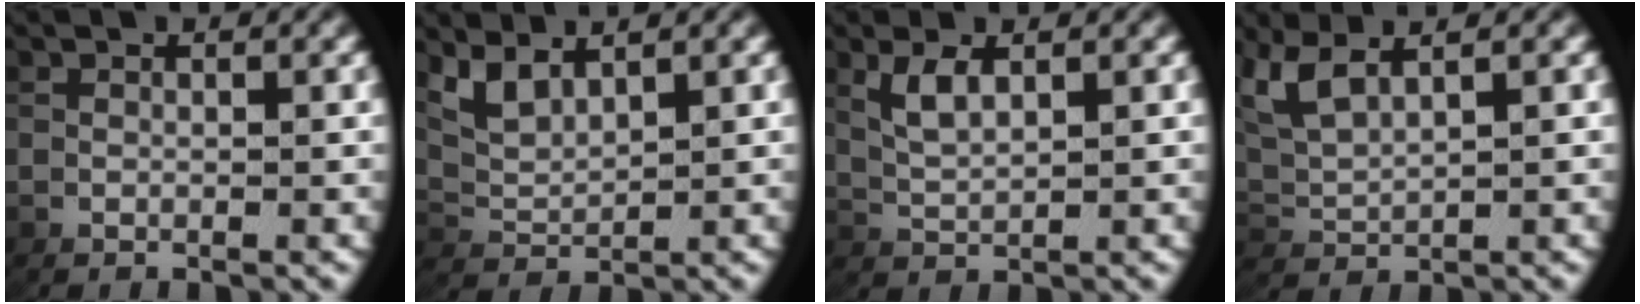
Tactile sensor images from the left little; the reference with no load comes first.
{"total": 3.0, "force": [1.9, 1.4, 1.8], "torque": [-0.052, -0.004, 0.043]}
{"total": 2.0, "force": [1.3, 0.0, 1.6], "torque": [-0.036, 0.000, 0.034]}
{"total": 4.5, "force": [2.2, 2.6, 2.9], "torque": [-0.089, -0.004, 0.050]}